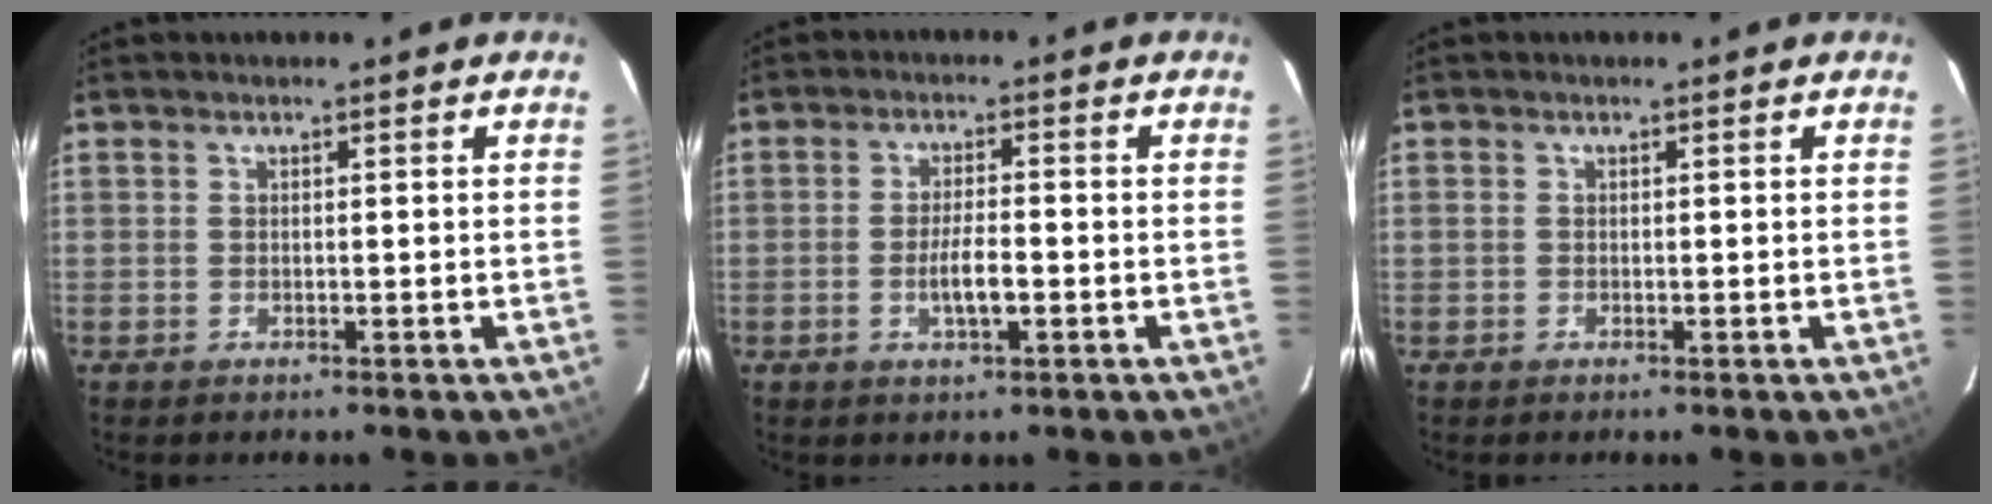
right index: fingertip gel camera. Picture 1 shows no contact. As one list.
[{"total": 4.5, "force": [-1.5, 1.0, 4.1], "torque": [-0.078, -0.004, -0.024]}, {"total": 0.5, "force": [-0.1, 0.5, 0.2], "torque": [0.001, 0.000, -0.005]}]